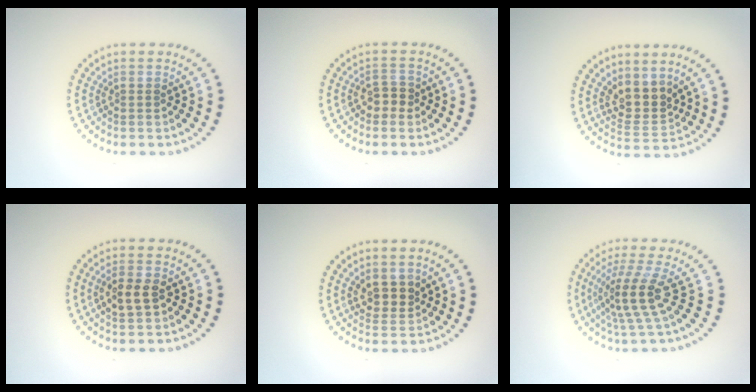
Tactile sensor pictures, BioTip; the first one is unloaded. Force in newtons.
{"total": 1.8, "press": 1.7, "slide": 0.5}
{"total": 3.0, "press": 2.3, "slide": 1.8}
{"total": 2.7, "press": 2.6, "slide": 0.3}
{"total": 2.3, "press": 2.2, "slide": 0.9}
{"total": 4.2, "press": 2.9, "slide": 3.0}